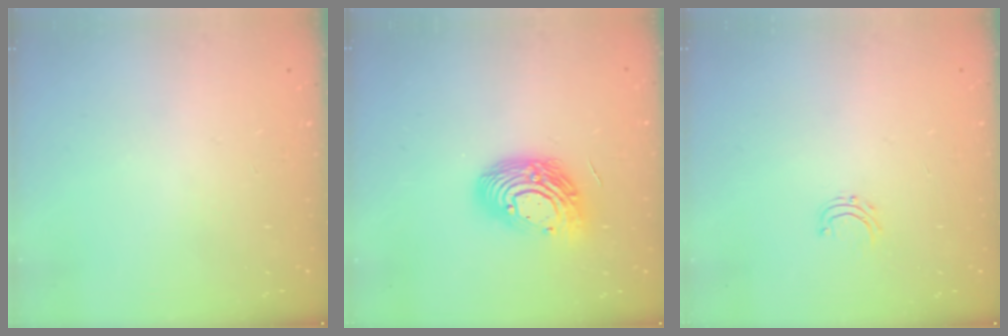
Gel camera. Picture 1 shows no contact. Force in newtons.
{"total": 14.2, "press": 14.1, "slide": 1.2}
{"total": 3.7, "press": 3.7, "slide": 0.3}